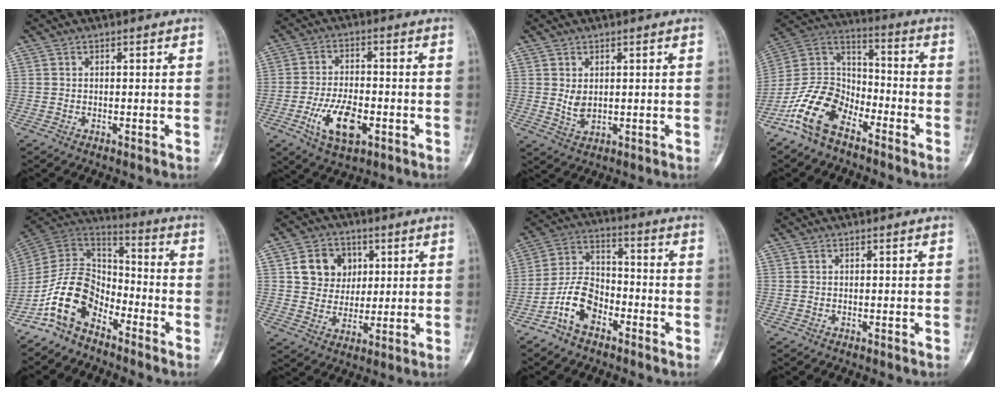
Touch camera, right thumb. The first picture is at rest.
{"total": 10.0, "force": [-3.6, 4.8, 8.0], "torque": [-0.144, 0.010, -0.058]}
{"total": 3.0, "force": [0.7, 1.8, 2.3], "torque": [-0.031, -0.012, 0.021]}
{"total": 13.7, "force": [-8.8, 7.6, 7.3], "torque": [-0.133, 0.070, -0.181]}
{"total": 12.7, "force": [-7.8, 7.7, 6.5], "torque": [-0.110, 0.083, -0.165]}
{"total": 9.8, "force": [3.0, 8.4, 4.1], "torque": [-0.023, -0.007, 0.053]}
{"total": 9.6, "force": [-5.2, 5.9, 5.6], "torque": [-0.102, 0.048, -0.107]}
{"total": 0.0}